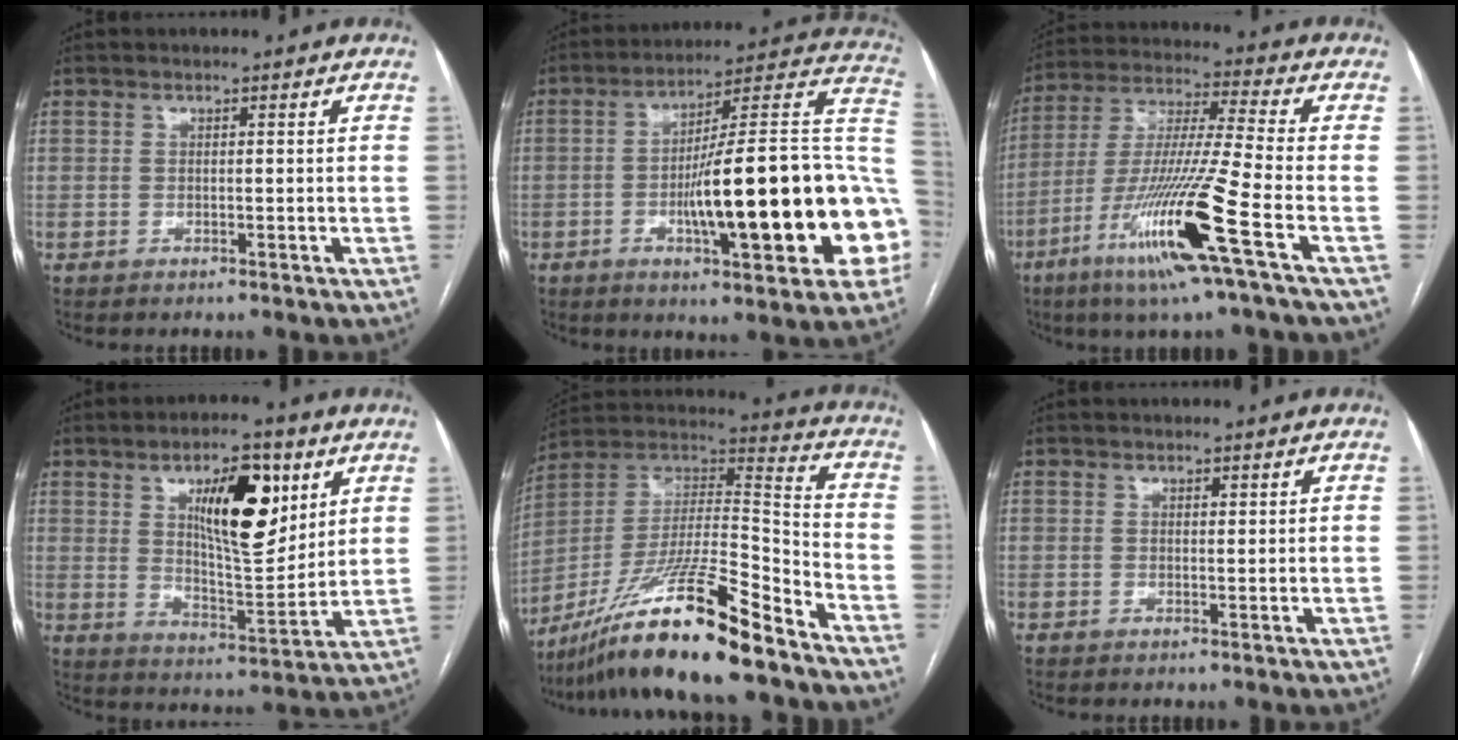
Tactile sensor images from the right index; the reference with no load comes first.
{"total": 25.5, "force": [-5.4, 4.0, 24.6], "torque": [-0.281, 0.022, -0.073]}
{"total": 17.2, "force": [-7.6, -1.2, 15.4], "torque": [-0.319, -0.030, -0.146]}
{"total": 14.1, "force": [5.8, 4.5, 12.0], "torque": [-0.190, 0.003, 0.098]}
{"total": 21.4, "force": [-16.0, 1.0, 14.2], "torque": [-0.266, -0.013, -0.292]}
{"total": 0.7, "force": [0.4, 0.3, 0.6], "torque": [-0.007, -0.001, 0.003]}